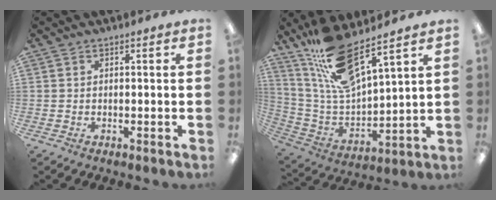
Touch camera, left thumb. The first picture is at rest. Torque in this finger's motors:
{"motor_torque": [0.34, 0.28, 0.13, -0.49, 0.10]}